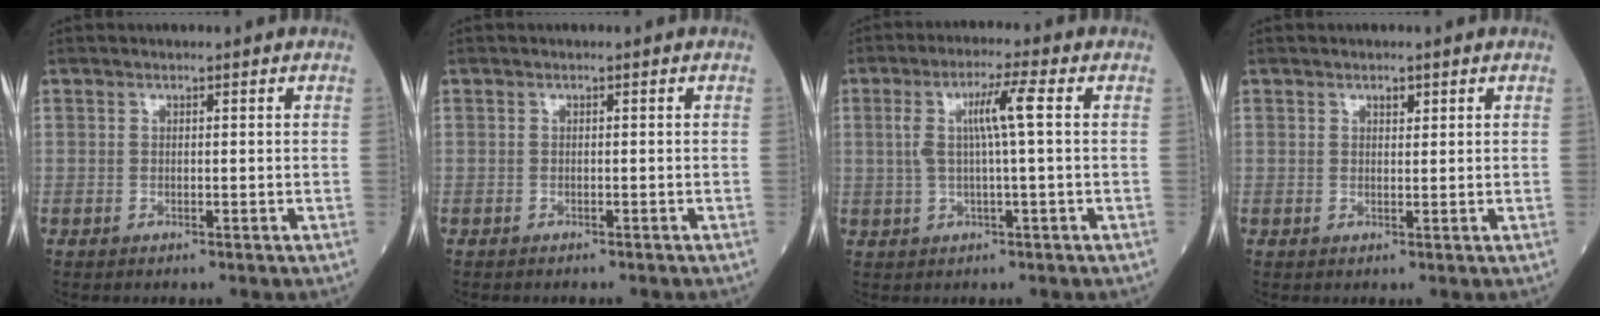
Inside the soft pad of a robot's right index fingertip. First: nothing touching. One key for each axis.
{"total": 1.8, "fx": -1.7, "fy": 0.5, "fz": 0.7, "tx": -0.013, "ty": -0.003, "tz": -0.019}
{"total": 6.2, "fx": 1.0, "fy": -0.3, "fz": 6.1, "tx": -0.122, "ty": 0.012, "tz": 0.021}
{"total": 1.1, "fx": 0.7, "fy": 0.5, "fz": 0.6, "tx": -0.008, "ty": -0.002, "tz": 0.009}